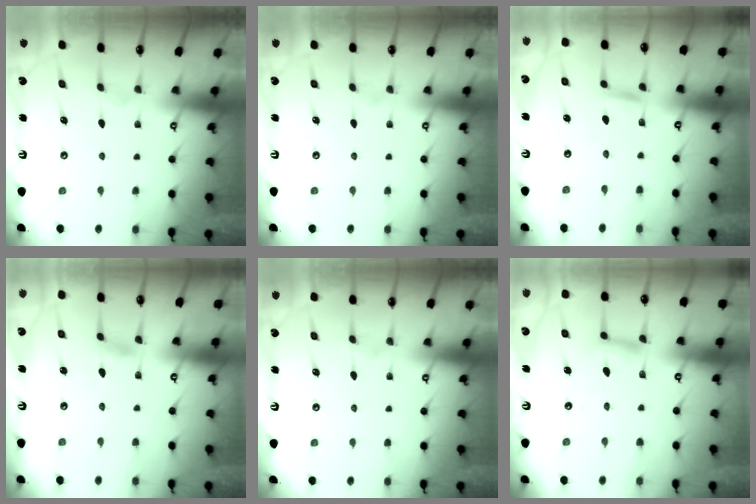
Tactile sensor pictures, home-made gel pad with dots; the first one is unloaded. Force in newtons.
{"total": 0.0}
{"total": 2.4, "press": 2.4, "slide": 0.1}
{"total": 2.7, "press": 2.7, "slide": 0.4}
{"total": 0.0}
{"total": 7.1, "press": 7.0, "slide": 0.6}